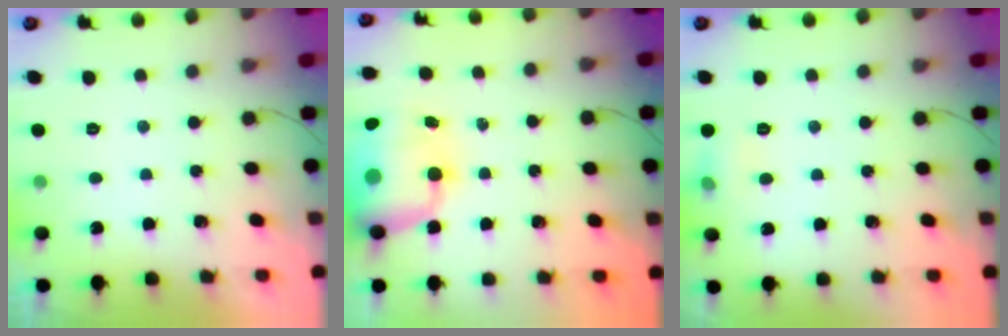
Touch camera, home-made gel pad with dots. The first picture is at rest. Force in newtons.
{"total": 17.5, "press": 16.9, "slide": 4.4}
{"total": 6.0, "press": 5.9, "slide": 1.4}